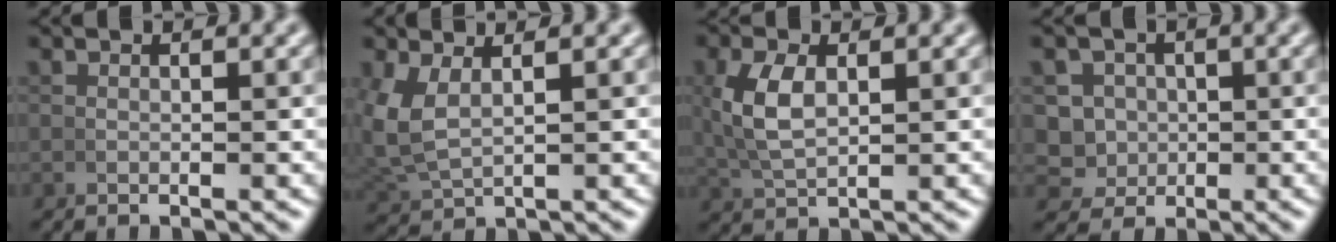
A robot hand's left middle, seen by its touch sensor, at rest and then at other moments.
{"total": 4.5, "force": [1.3, 3.1, 2.9], "torque": [-0.092, -0.003, 0.035]}
{"total": 4.0, "force": [0.8, 2.1, 3.3], "torque": [-0.080, -0.003, 0.027]}
{"total": 7.1, "force": [-0.5, 6.5, 2.6], "torque": [-0.067, -0.029, -0.001]}